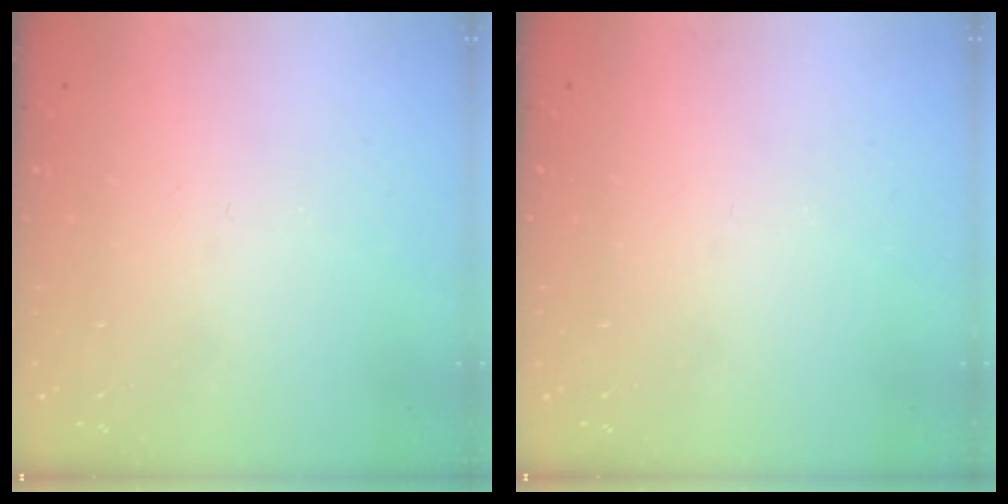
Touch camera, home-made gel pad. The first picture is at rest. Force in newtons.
{"total": 0.0}